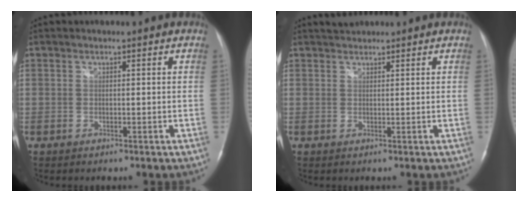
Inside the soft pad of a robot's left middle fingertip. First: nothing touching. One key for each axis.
{"total": 1.6, "fx": 1.5, "fy": 0.5, "fz": 0.1, "tx": -0.005, "ty": 0.013, "tz": 0.026}